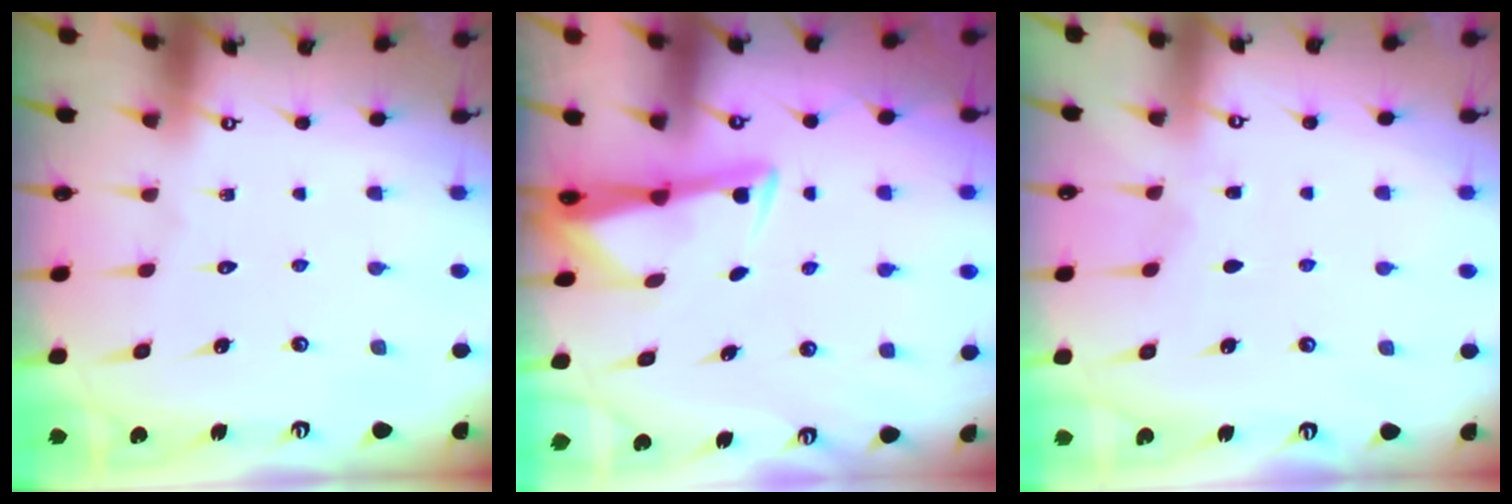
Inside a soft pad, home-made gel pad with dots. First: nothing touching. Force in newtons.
{"total": 3.2, "press": 3.1, "slide": 0.4}
{"total": 2.9, "press": 2.9, "slide": 0.3}